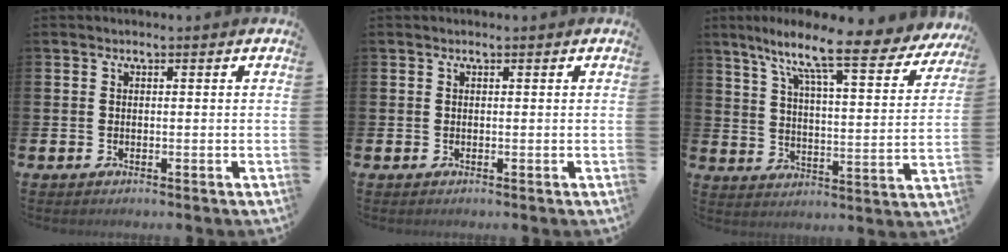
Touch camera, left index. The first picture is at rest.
{"total": 0.0}
{"total": 11.3, "force": [8.6, 1.9, 7.2], "torque": [-0.142, -0.063, 0.133]}